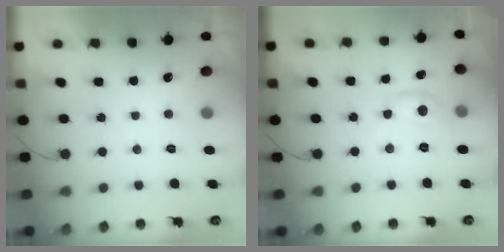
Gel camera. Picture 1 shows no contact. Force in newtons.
{"total": 7.8, "press": 7.8, "slide": 0.5}